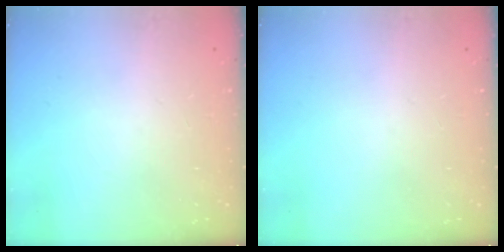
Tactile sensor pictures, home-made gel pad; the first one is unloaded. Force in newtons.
{"total": 0.0}